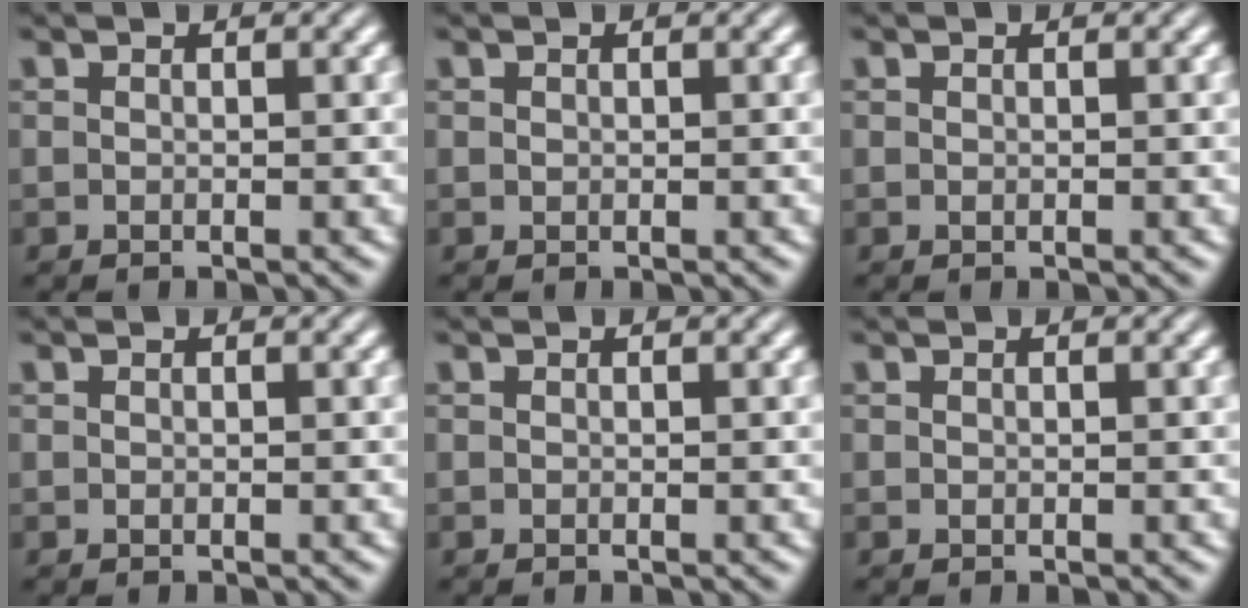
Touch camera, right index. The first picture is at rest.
{"total": 0.6, "force": [0.1, -0.6, 0.0], "torque": [-0.005, -0.008, 0.009]}
{"total": 0.0}
{"total": 0.0}
{"total": 0.0}
{"total": 0.0}